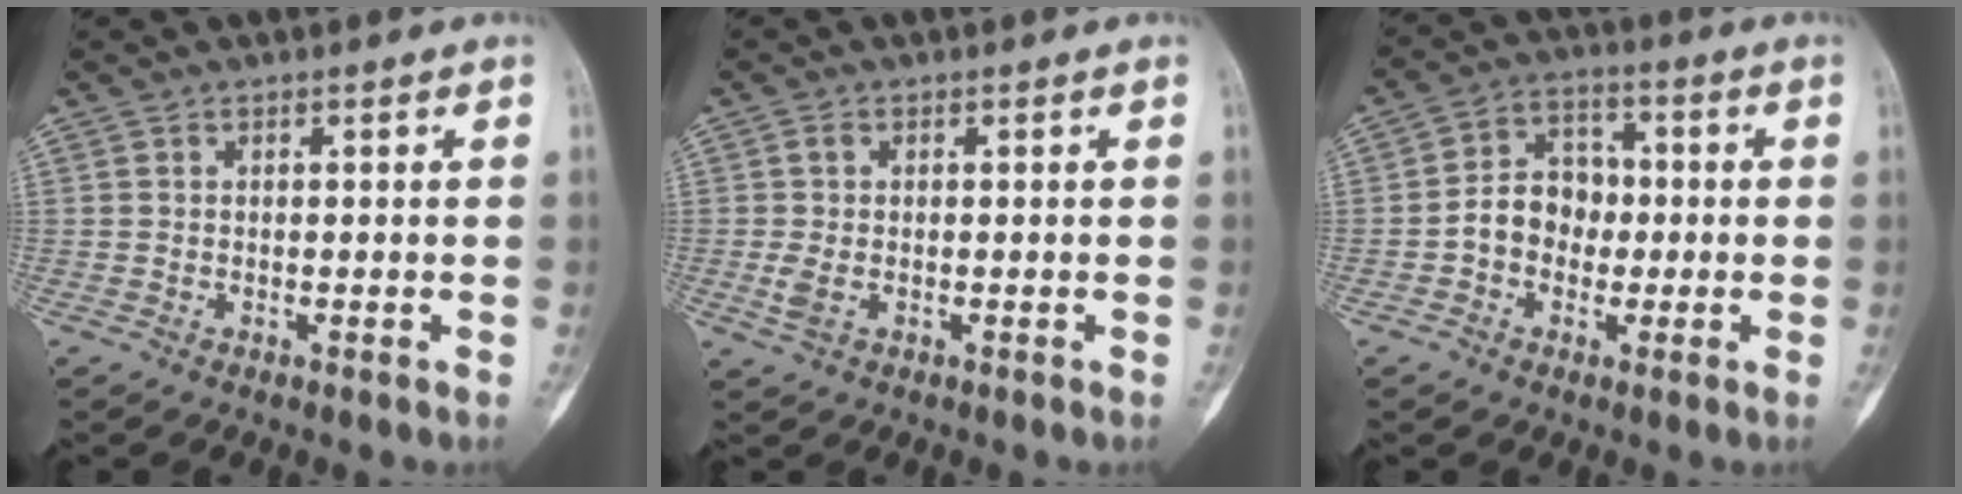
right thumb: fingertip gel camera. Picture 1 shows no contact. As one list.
[{"total": 3.4, "force": [-0.4, 2.0, 2.8], "torque": [-0.076, 0.002, -0.009]}, {"total": 8.4, "force": [-1.2, 6.8, 4.8], "torque": [-0.052, 0.032, -0.036]}]